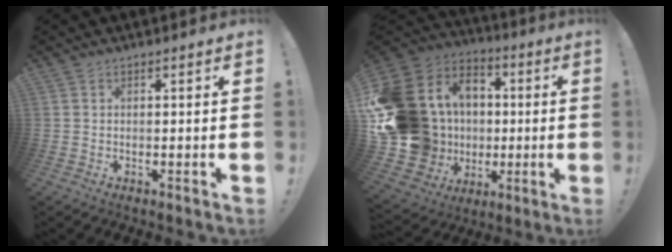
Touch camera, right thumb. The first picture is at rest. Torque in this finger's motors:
{"motor_torque": [2.49, 2.52, 0.39, 0.21, 0.25]}